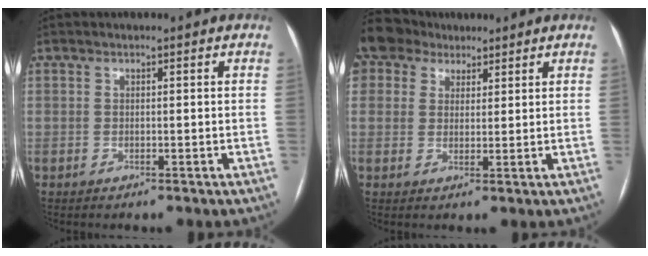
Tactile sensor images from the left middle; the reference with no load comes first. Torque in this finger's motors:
{"motor_torque": [1.07, -1.07, 1.05, 0.21]}